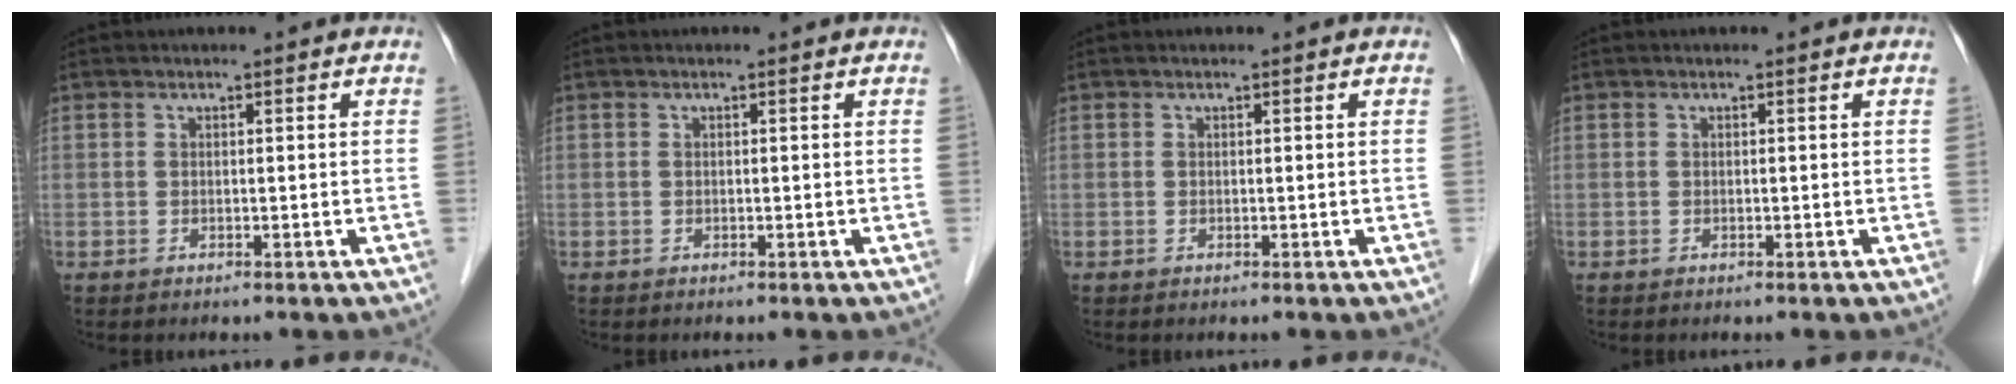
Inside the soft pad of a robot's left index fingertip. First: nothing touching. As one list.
[{"total": 0.0}, {"total": 0.0}, {"total": 0.0}]